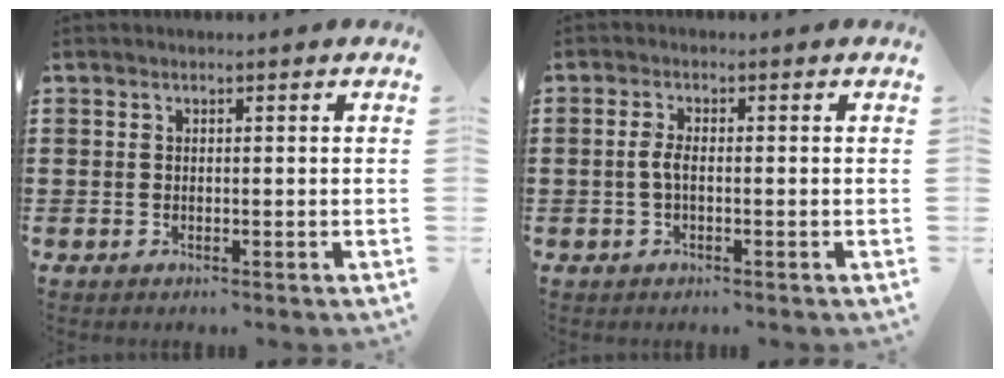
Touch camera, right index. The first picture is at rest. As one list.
[{"total": 2.4, "force": [-0.5, 0.8, 2.2], "torque": [-0.055, -0.004, -0.015]}]